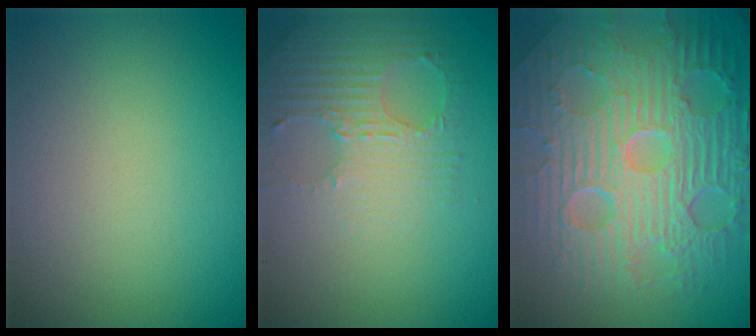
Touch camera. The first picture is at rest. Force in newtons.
{"total": 2.9, "press": 2.7, "slide": 1.1}
{"total": 11.6, "press": 7.5, "slide": 8.9}